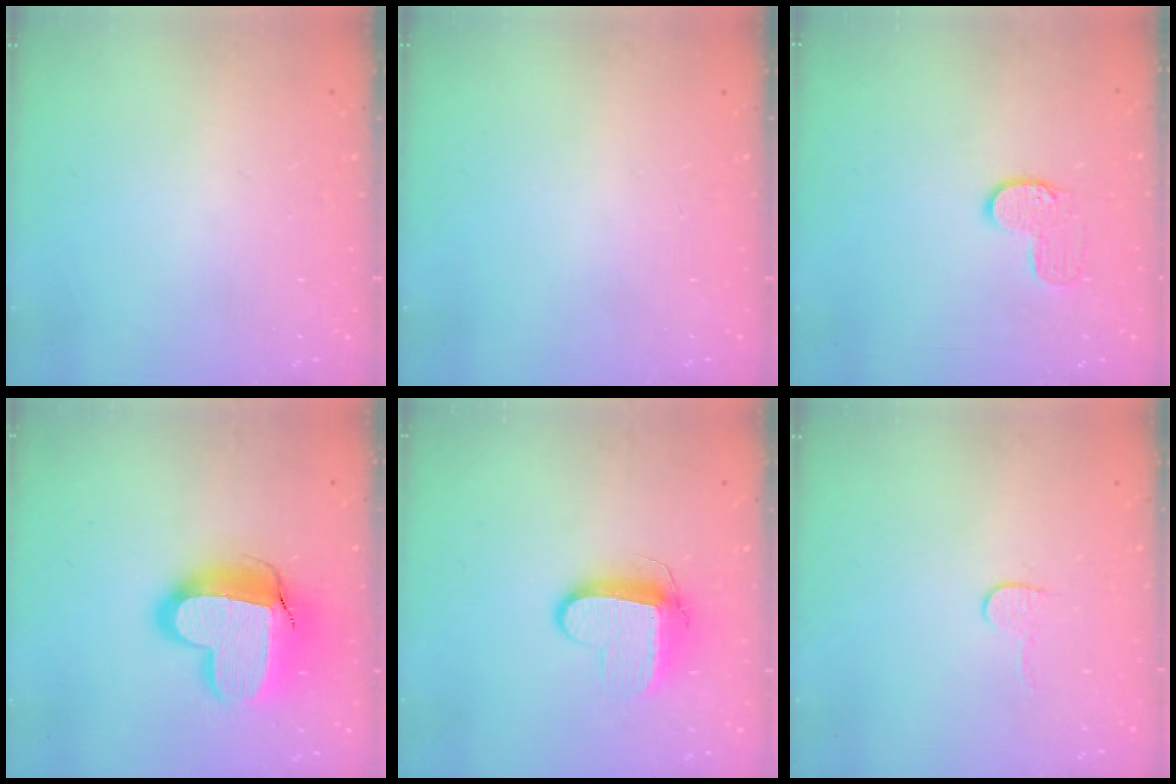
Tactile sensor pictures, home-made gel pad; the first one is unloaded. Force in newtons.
{"total": 0.0}
{"total": 7.4, "press": 7.4, "slide": 0.2}
{"total": 18.3, "press": 18.3, "slide": 1.4}
{"total": 9.6, "press": 9.6, "slide": 0.9}
{"total": 4.0, "press": 4.0, "slide": 0.4}